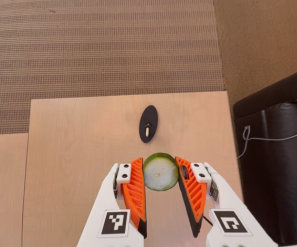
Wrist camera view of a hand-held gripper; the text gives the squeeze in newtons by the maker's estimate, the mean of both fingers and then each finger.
{"total": 11.5, "left": 11.6, "right": 11.5}